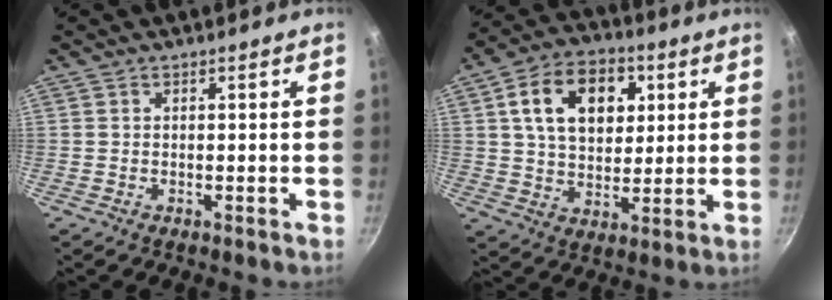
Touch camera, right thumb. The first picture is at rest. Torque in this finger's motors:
{"motor_torque": [-0.42, 2.86, 1.44, 0.36, 0.09]}